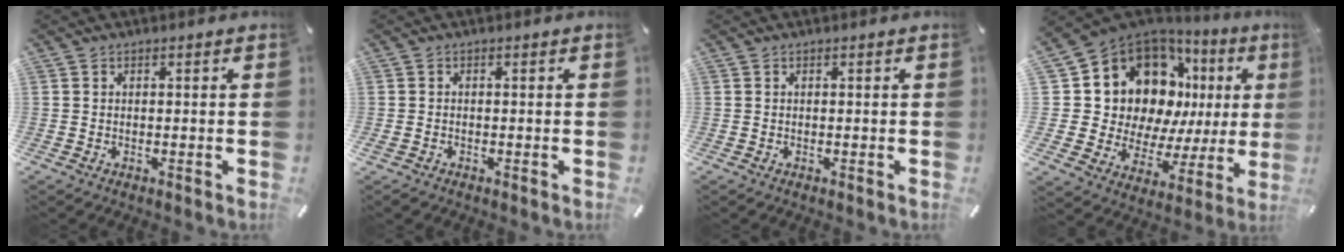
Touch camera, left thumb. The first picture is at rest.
{"total": 0.8, "force": [-0.4, 0.5, 0.5], "torque": [-0.009, 0.000, -0.008]}
{"total": 0.0}
{"total": 17.3, "force": [8.9, 12.3, 8.4], "torque": [-0.136, -0.084, 0.177]}